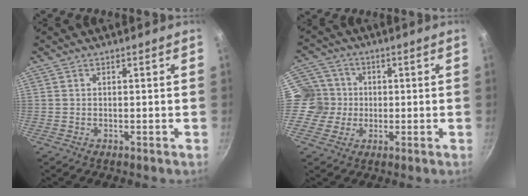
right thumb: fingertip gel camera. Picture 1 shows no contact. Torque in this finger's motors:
{"motor_torque": [0.47, 0.75, 0.51, 0.04, -0.02]}